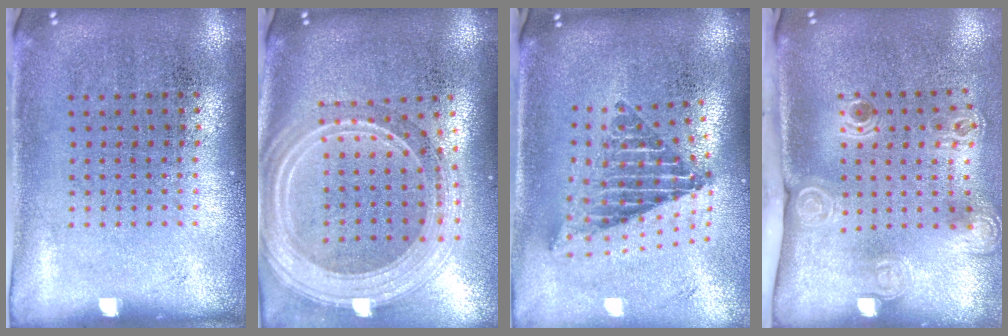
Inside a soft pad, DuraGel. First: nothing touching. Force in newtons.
{"total": 2.8, "press": 2.3, "slide": 1.6}
{"total": 2.4, "press": 1.7, "slide": 1.7}
{"total": 2.4, "press": 1.7, "slide": 1.7}